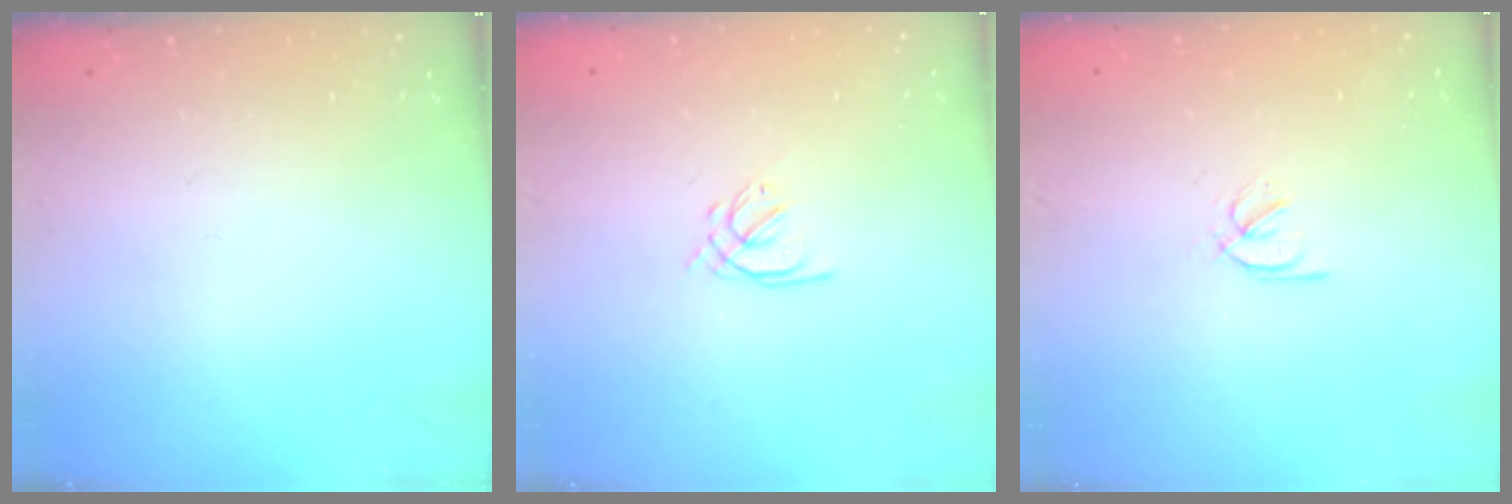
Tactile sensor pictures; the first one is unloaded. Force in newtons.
{"total": 1.4, "press": 1.3, "slide": 0.5}
{"total": 2.1, "press": 2.1, "slide": 0.1}